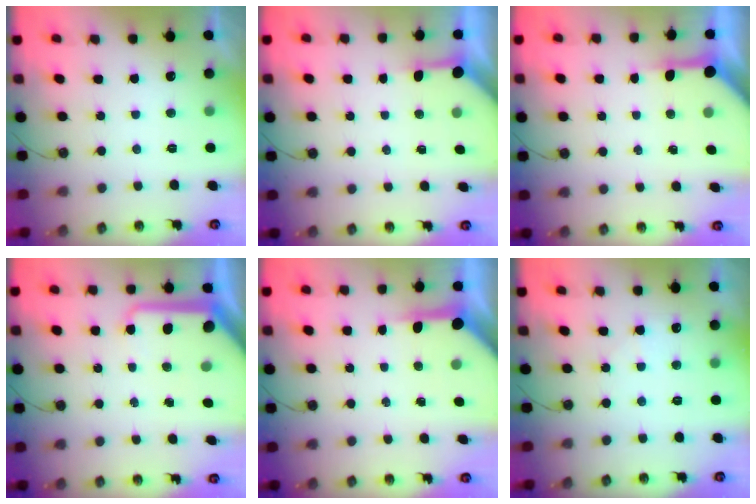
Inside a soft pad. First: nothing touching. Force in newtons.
{"total": 3.0, "press": 3.0, "slide": 0.5}
{"total": 6.1, "press": 6.1, "slide": 0.4}
{"total": 11.9, "press": 11.9, "slide": 1.4}
{"total": 6.3, "press": 6.2, "slide": 0.6}
{"total": 4.3, "press": 4.3, "slide": 0.6}